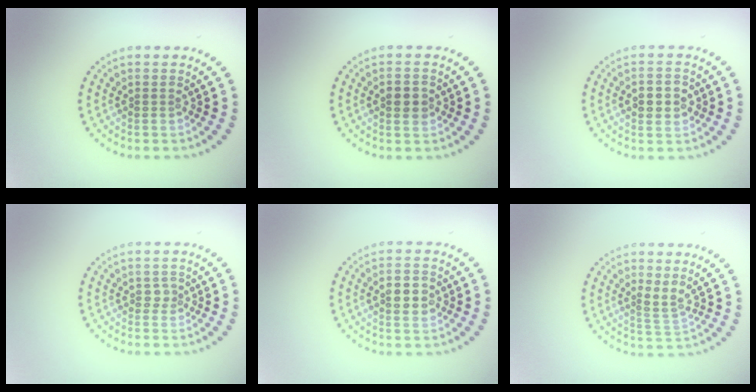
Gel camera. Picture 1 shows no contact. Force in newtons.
{"total": 2.2, "press": 2.2, "slide": 0.1}
{"total": 2.6, "press": 2.6, "slide": 0.1}
{"total": 1.0, "press": 0.7, "slide": 0.7}
{"total": 2.8, "press": 2.8, "slide": 0.1}
{"total": 1.7, "press": 1.1, "slide": 1.3}